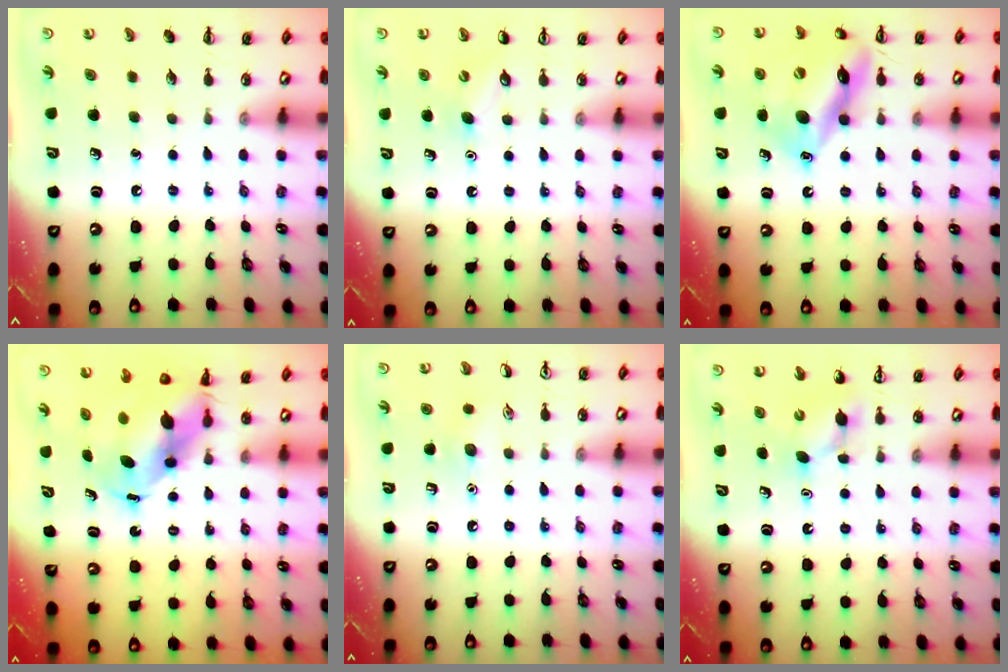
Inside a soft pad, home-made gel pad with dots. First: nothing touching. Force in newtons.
{"total": 5.4, "press": 5.2, "slide": 1.4}
{"total": 15.8, "press": 15.7, "slide": 2.1}
{"total": 7.2, "press": 6.9, "slide": 2.0}
{"total": 7.1, "press": 6.8, "slide": 2.1}
{"total": 3.8, "press": 3.7, "slide": 1.1}